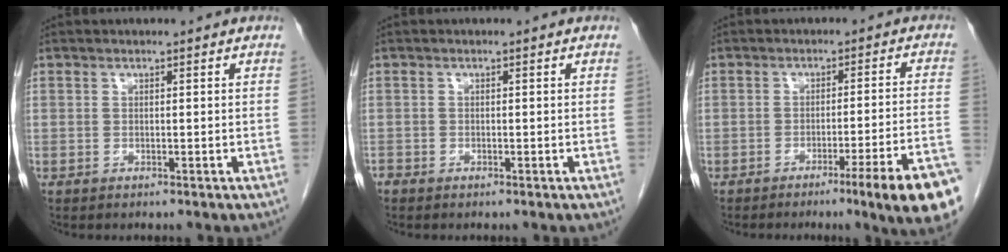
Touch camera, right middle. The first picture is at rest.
{"total": 0.6, "force": [-0.5, 0.3, 0.1], "torque": [-0.005, 0.000, -0.013]}
{"total": 12.3, "force": [-7.5, -0.9, 9.7], "torque": [-0.081, 0.000, -0.101]}